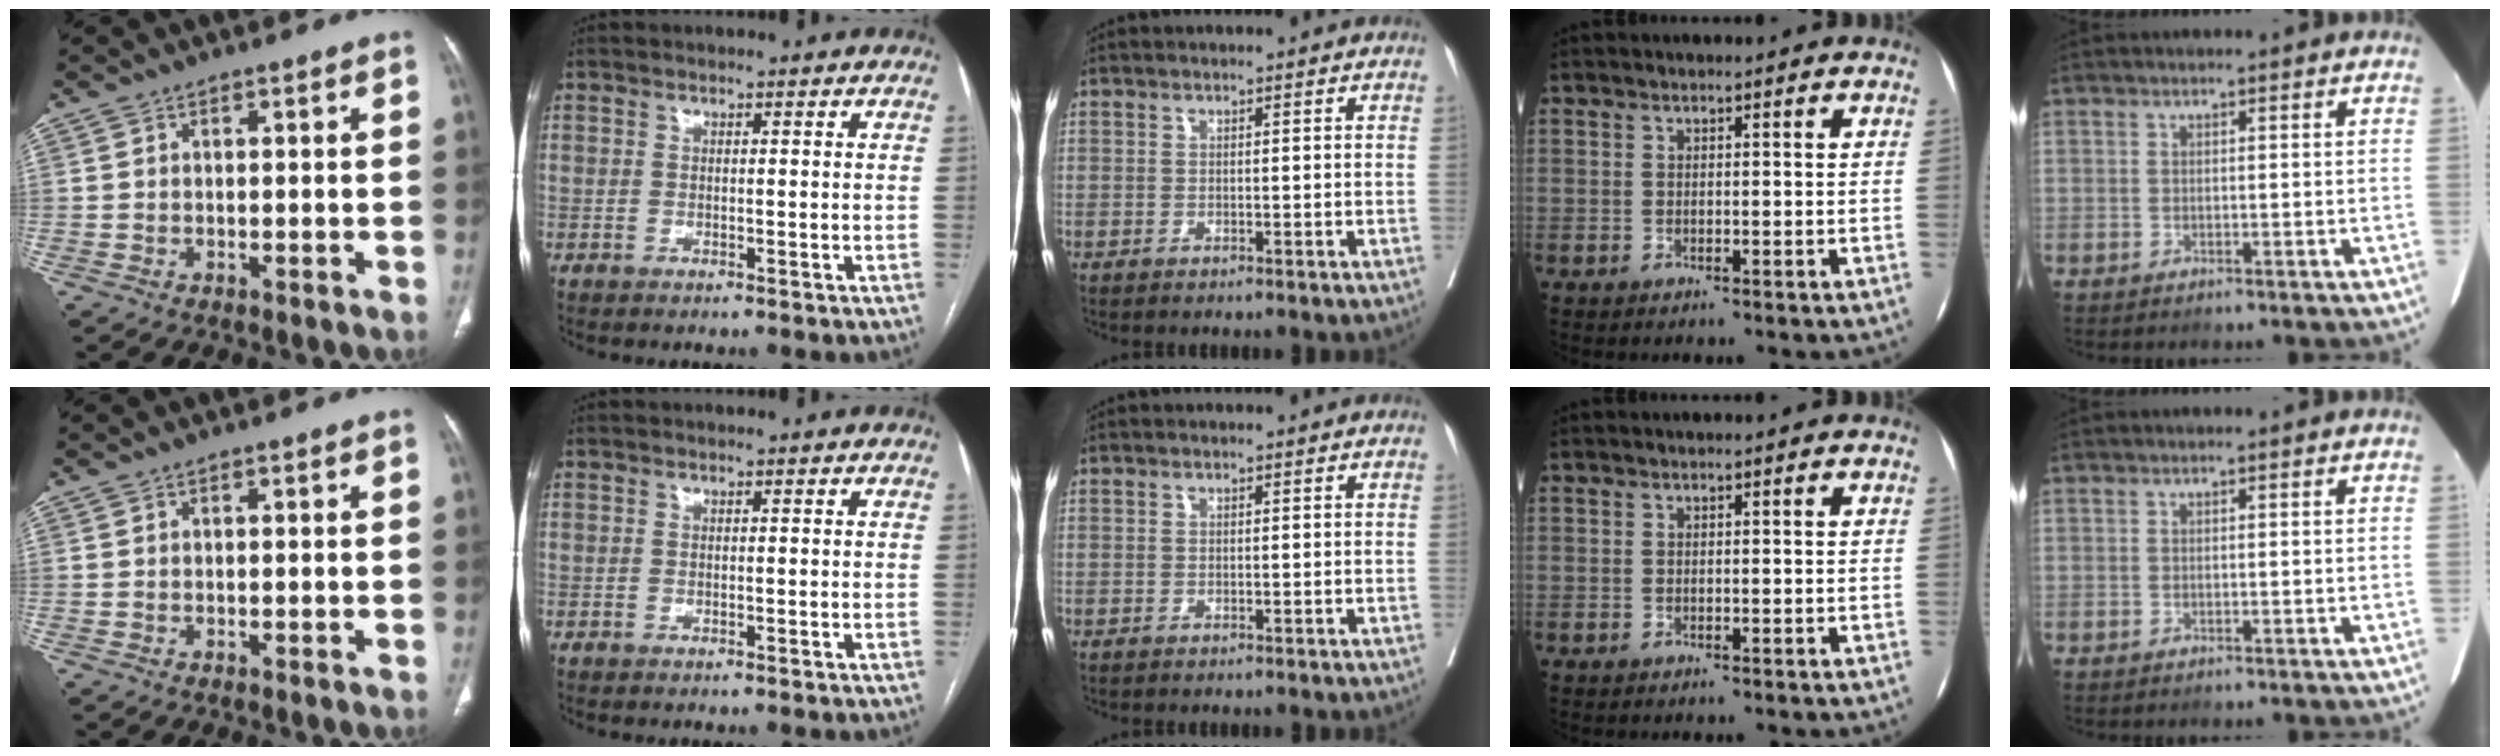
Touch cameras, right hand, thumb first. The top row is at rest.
{}